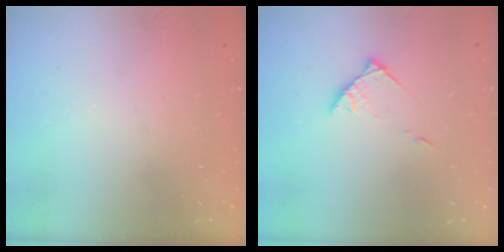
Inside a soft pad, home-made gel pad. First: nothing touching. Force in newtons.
{"total": 4.2, "press": 4.1, "slide": 0.6}